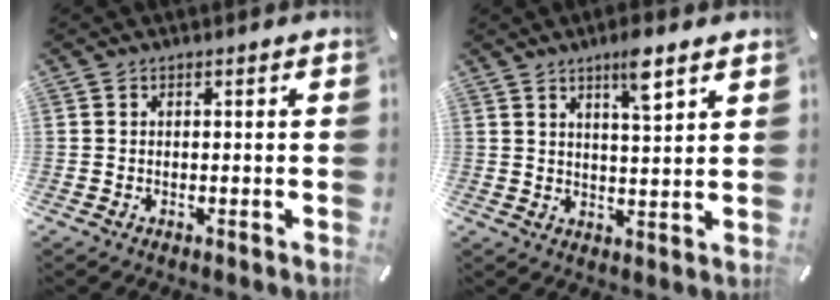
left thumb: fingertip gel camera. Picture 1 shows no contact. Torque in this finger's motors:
{"motor_torque": [1.06, 0.86, 0.68, -0.80, 0.17]}